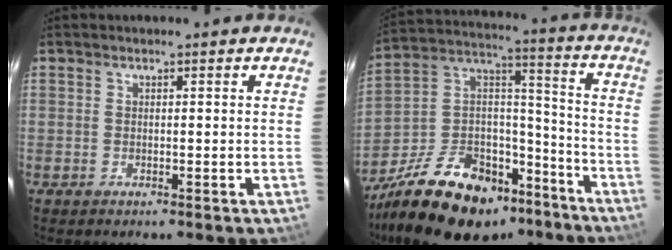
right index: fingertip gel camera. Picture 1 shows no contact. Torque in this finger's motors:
{"motor_torque": [1.23, -0.91, 1.06, 0.12]}